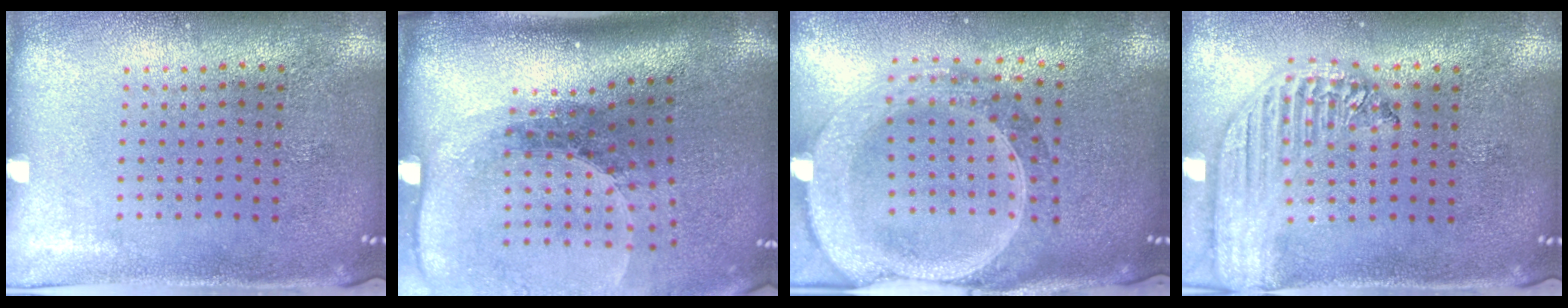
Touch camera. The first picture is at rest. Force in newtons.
{"total": 2.6, "press": 1.9, "slide": 1.8}
{"total": 2.7, "press": 2.4, "slide": 1.4}
{"total": 2.3, "press": 2.0, "slide": 1.2}